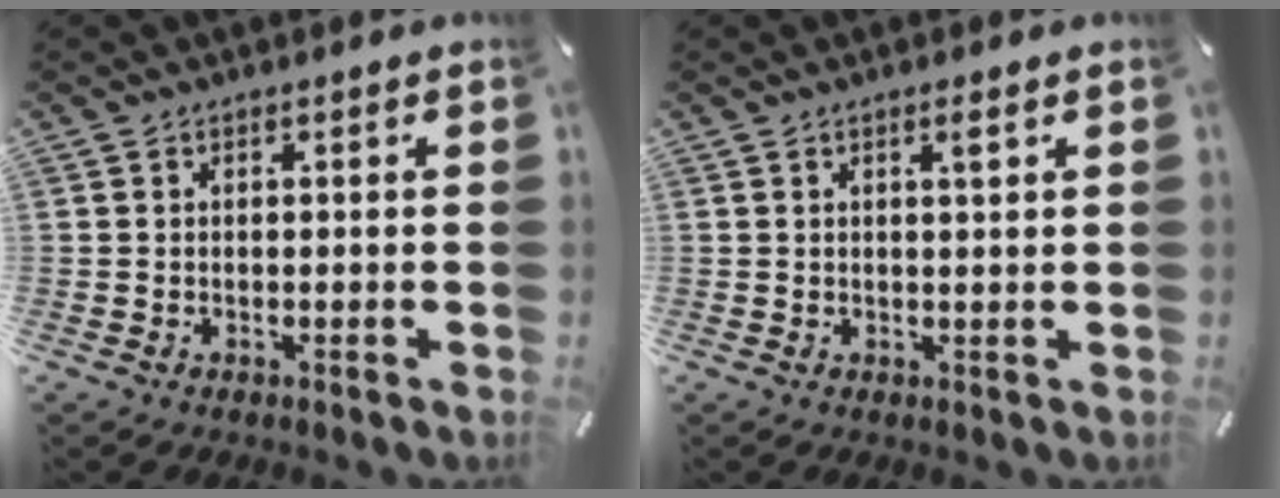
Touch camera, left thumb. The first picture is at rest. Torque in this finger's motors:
{"motor_torque": [-0.08, -0.43, 0.05, 0.09, 0.03]}